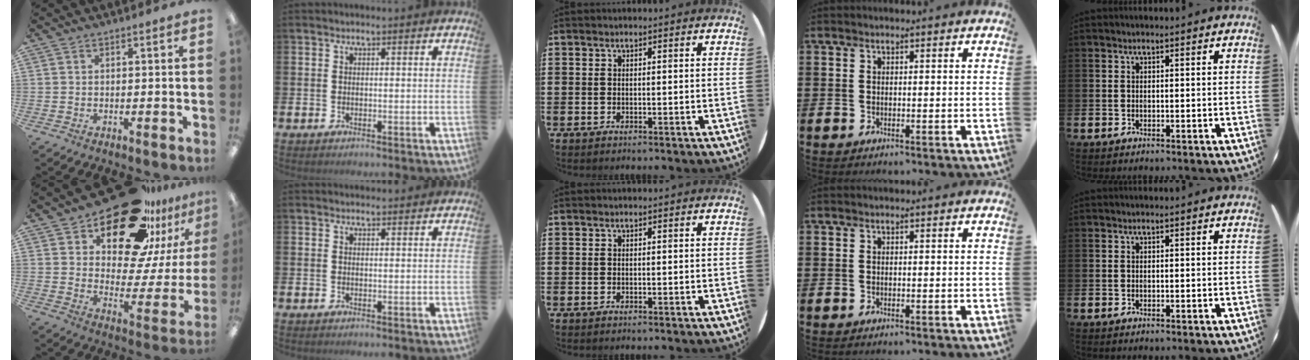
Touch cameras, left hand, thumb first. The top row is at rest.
{"thumb": {"total": 24.1, "force": [18.2, 10.7, 11.7], "torque": [-0.165, -0.124, 0.311]}, "index": {"total": 1.2, "force": [1.2, 0.2, 0.0], "torque": [0.010, -0.003, 0.019]}}